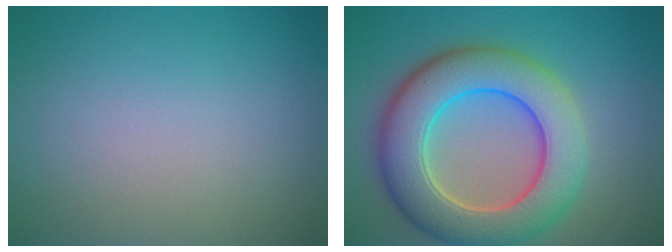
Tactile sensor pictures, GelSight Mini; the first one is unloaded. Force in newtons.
{"total": 9.8, "press": 9.8, "slide": 0.3}